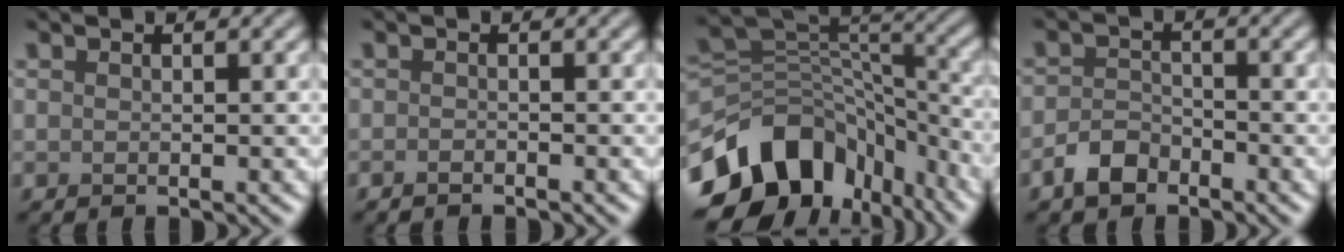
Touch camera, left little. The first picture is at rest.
{"total": 0.7, "force": [-0.6, 0.1, 0.3], "torque": [-0.005, -0.001, -0.010]}
{"total": 13.6, "force": [-7.7, 9.1, 6.7], "torque": [-0.145, 0.008, -0.131]}
{"total": 2.6, "force": [-1.9, 1.5, 1.1], "torque": [-0.018, 0.007, -0.042]}